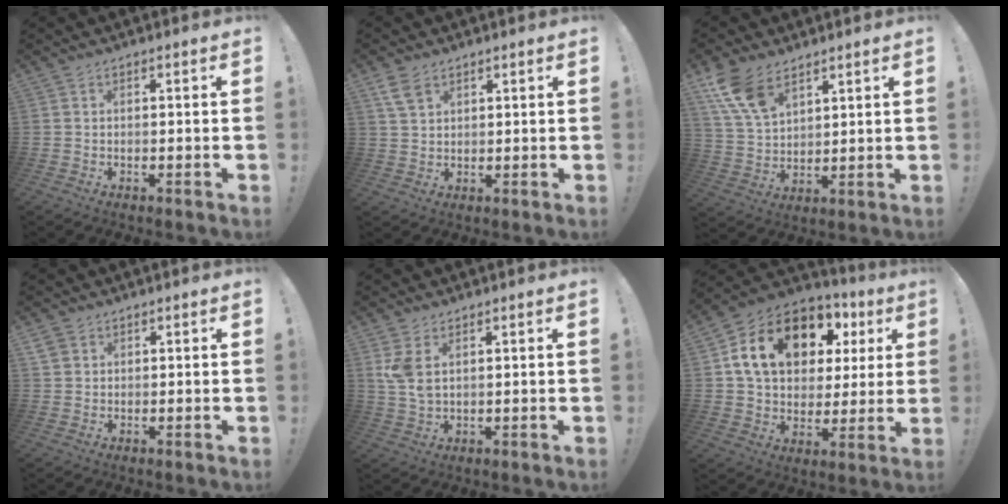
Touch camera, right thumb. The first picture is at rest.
{"total": 6.3, "force": [3.8, 4.1, 2.8], "torque": [-0.041, -0.014, 0.073]}
{"total": 11.4, "force": [7.4, 5.9, 6.4], "torque": [-0.128, -0.033, 0.143]}
{"total": 2.5, "force": [1.6, 1.8, 0.6], "torque": [-0.007, -0.006, 0.029]}
{"total": 5.3, "force": [2.0, 2.7, 4.0], "torque": [-0.077, -0.008, 0.037]}
{"total": 19.8, "force": [8.3, 13.0, 12.4], "torque": [-0.202, -0.021, 0.158]}